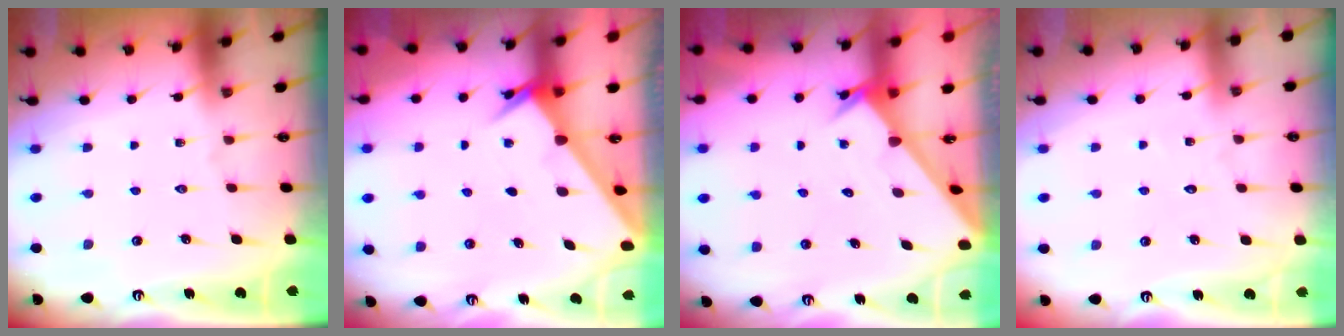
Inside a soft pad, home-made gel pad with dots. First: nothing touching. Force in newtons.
{"total": 2.4, "press": 2.4, "slide": 0.3}
{"total": 2.0, "press": 2.0, "slide": 0.1}
{"total": 2.6, "press": 2.5, "slide": 0.3}